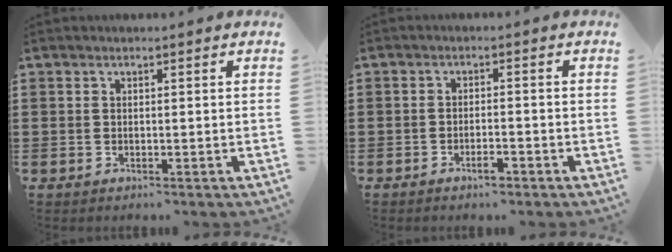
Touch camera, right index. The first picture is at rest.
{"total": 2.3, "force": [-1.6, 0.5, 1.5], "torque": [-0.028, 0.001, -0.031]}